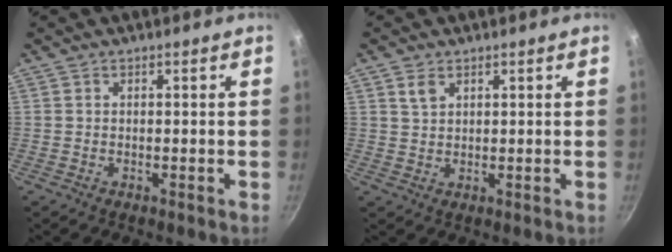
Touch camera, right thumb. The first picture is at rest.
{"total": 2.8, "force": [1.5, 1.8, 1.5], "torque": [-0.021, -0.004, 0.031]}